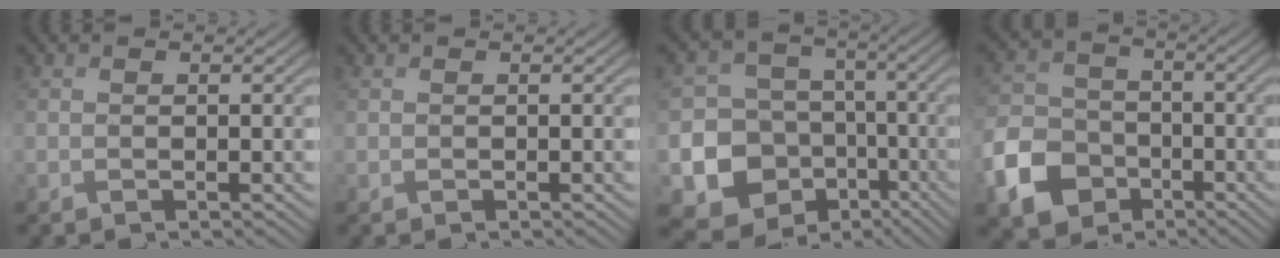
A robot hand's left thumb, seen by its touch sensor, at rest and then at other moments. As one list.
[{"total": 0.0}, {"total": 13.6, "force": [-5.0, 11.8, 4.7], "torque": [-0.124, -0.030, -0.087]}, {"total": 9.8, "force": [-4.5, 7.3, 4.6], "torque": [-0.122, -0.018, -0.101]}]